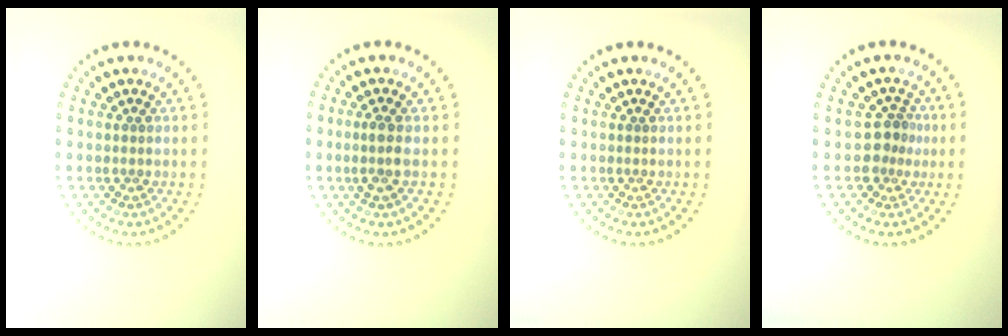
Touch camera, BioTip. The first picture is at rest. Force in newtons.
{"total": 1.5, "press": 1.2, "slide": 0.9}
{"total": 0.0}
{"total": 2.3, "press": 1.7, "slide": 1.5}